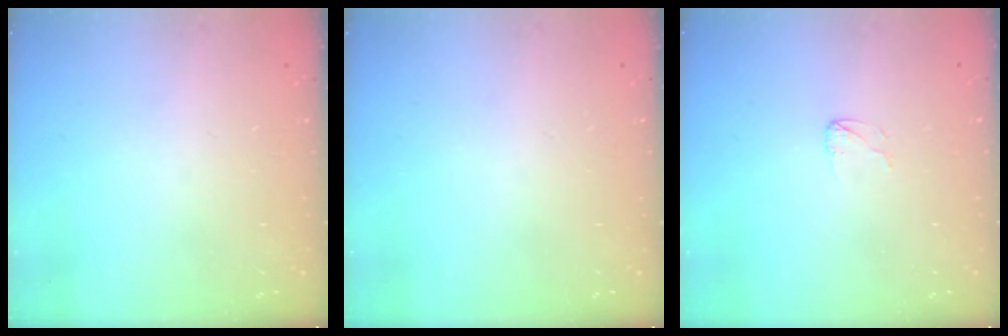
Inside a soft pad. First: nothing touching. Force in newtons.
{"total": 0.0}
{"total": 2.6, "press": 2.6, "slide": 0.2}